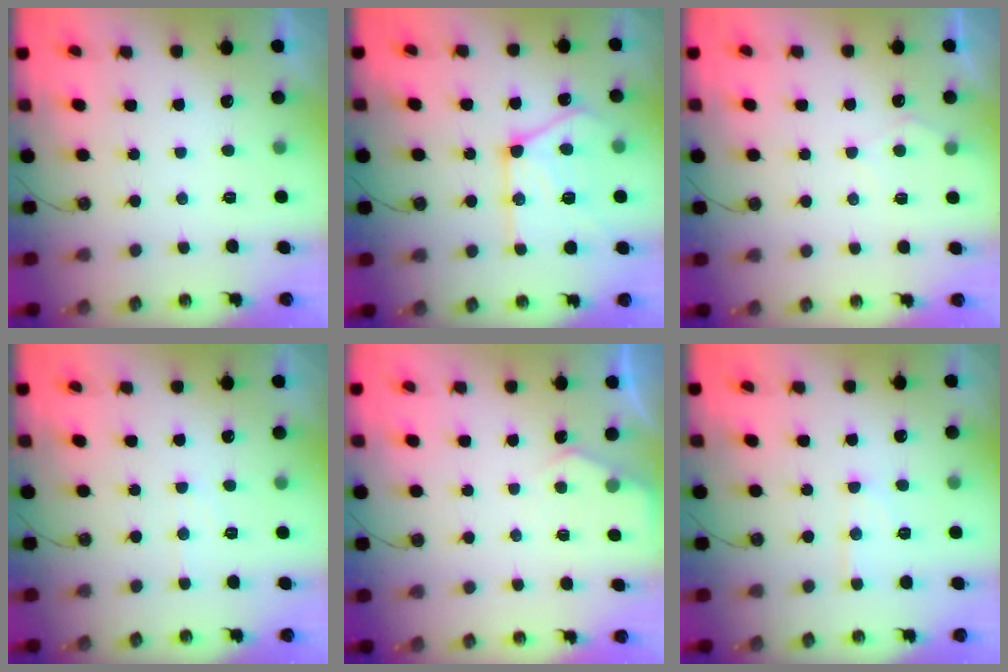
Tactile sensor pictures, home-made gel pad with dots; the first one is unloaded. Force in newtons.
{"total": 18.7, "press": 18.7, "slide": 1.3}
{"total": 4.5, "press": 4.4, "slide": 0.5}
{"total": 5.5, "press": 5.5, "slide": 0.8}
{"total": 3.6, "press": 3.6, "slide": 0.2}
{"total": 8.4, "press": 8.3, "slide": 0.7}